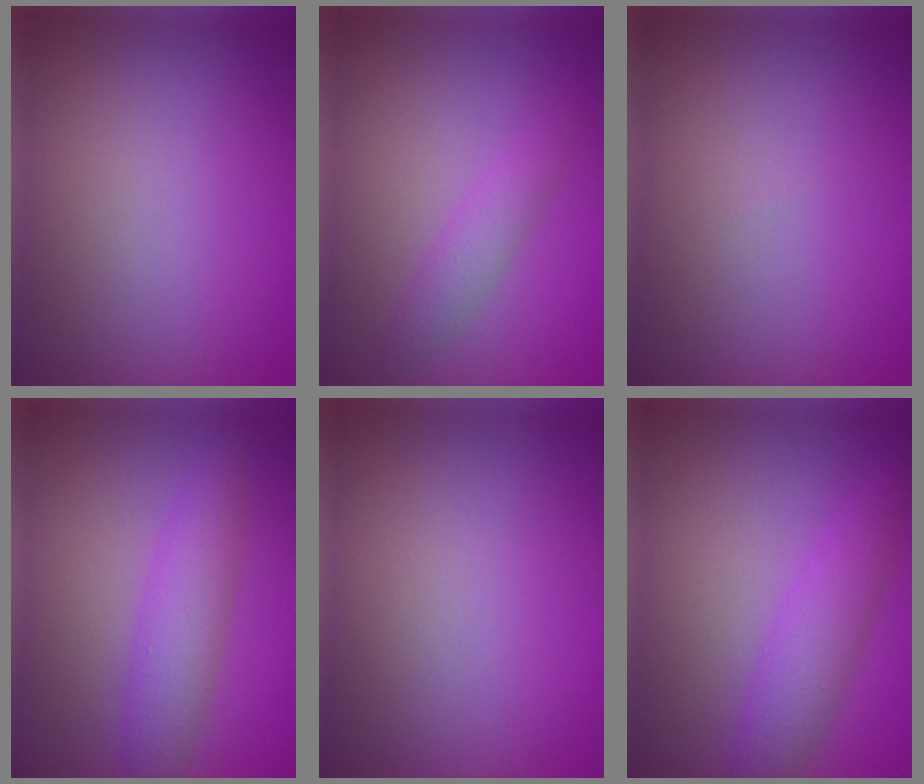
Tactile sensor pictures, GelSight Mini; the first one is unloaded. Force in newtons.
{"total": 2.0, "press": 2.0, "slide": 0.0}
{"total": 0.0}
{"total": 3.7, "press": 3.7, "slide": 0.0}
{"total": 0.0}
{"total": 3.6, "press": 3.6, "slide": 0.0}